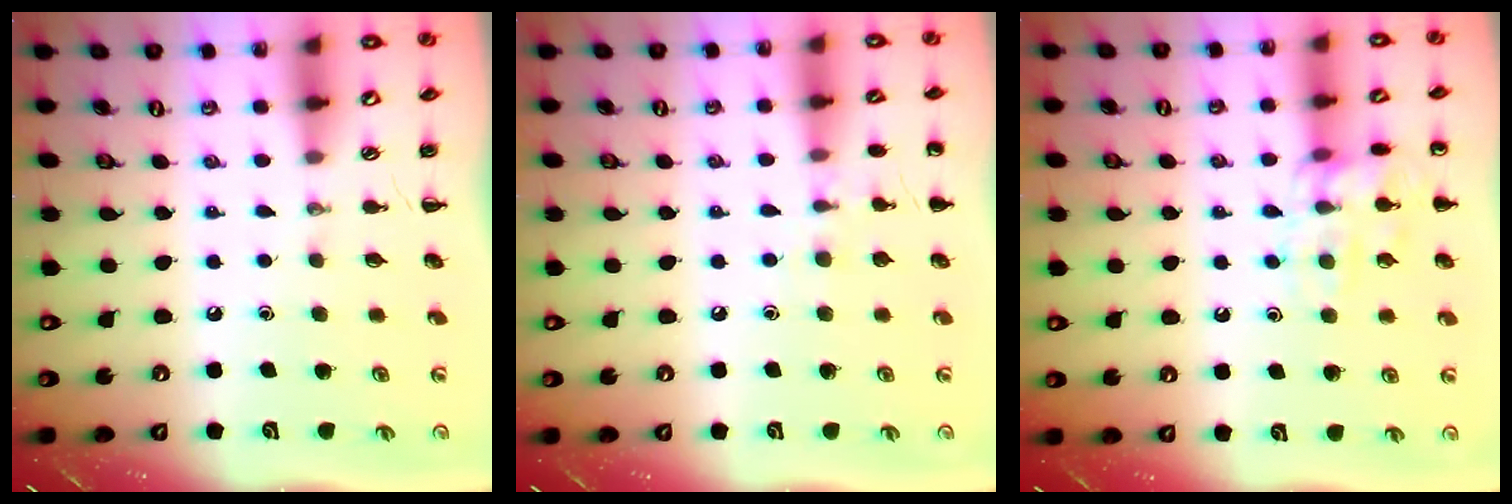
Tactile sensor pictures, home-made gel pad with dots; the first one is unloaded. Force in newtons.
{"total": 5.9, "press": 5.6, "slide": 1.8}
{"total": 11.5, "press": 11.4, "slide": 0.6}